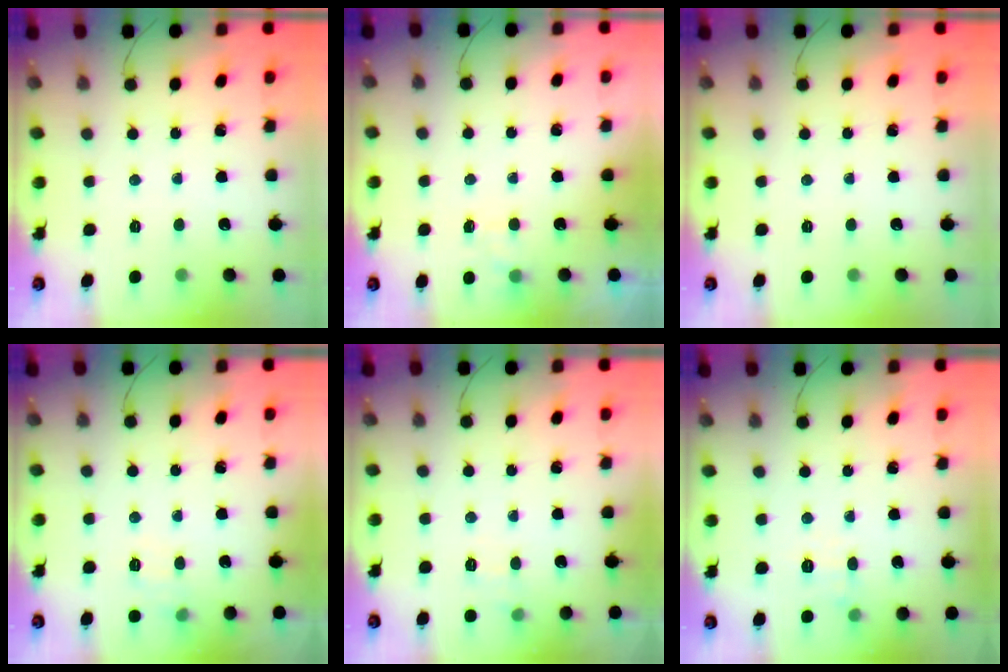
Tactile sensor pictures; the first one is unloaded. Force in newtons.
{"total": 2.5, "press": 1.9, "slide": 1.6}
{"total": 0.0}
{"total": 5.2, "press": 4.8, "slide": 1.8}
{"total": 3.5, "press": 3.1, "slide": 1.6}
{"total": 6.9, "press": 6.7, "slide": 1.6}